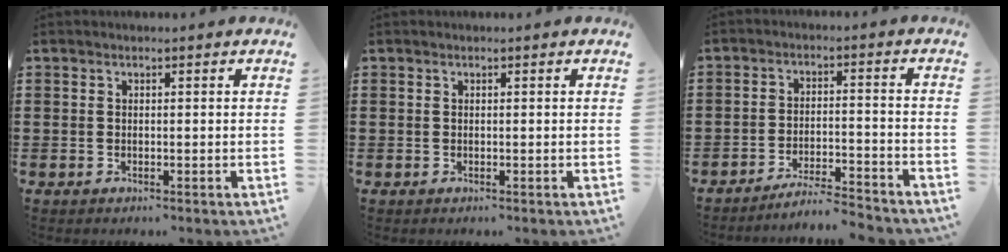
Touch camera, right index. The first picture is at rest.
{"total": 0.0}
{"total": 5.1, "force": [-4.9, -0.1, 1.6], "torque": [-0.035, -0.007, -0.098]}